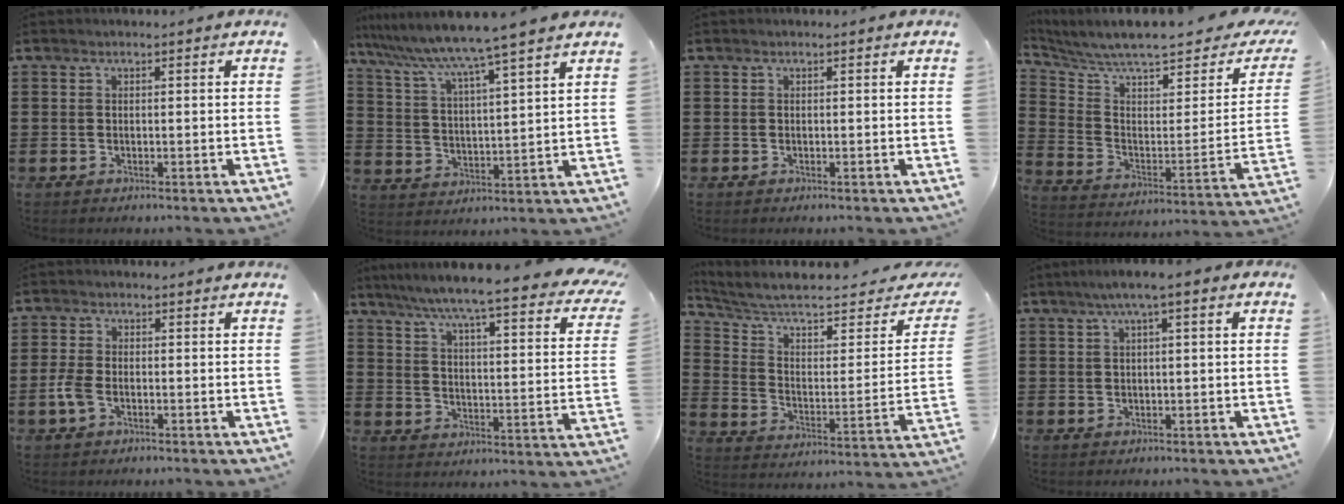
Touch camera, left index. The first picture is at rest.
{"total": 7.2, "force": [6.3, -1.7, 3.0], "torque": [-0.085, -0.051, 0.100]}
{"total": 0.0}
{"total": 7.3, "force": [6.2, 0.6, 3.9], "torque": [-0.105, -0.055, 0.101]}
{"total": 3.4, "force": [-1.3, 1.8, 2.6], "torque": [-0.068, -0.004, -0.029]}
{"total": 6.9, "force": [5.8, -0.7, 3.8], "torque": [-0.097, -0.047, 0.091]}
{"total": 6.8, "force": [5.3, 1.7, 3.9], "torque": [-0.102, -0.038, 0.087]}
{"total": 2.9, "force": [0.7, 0.1, 2.8], "torque": [-0.052, 0.001, 0.010]}